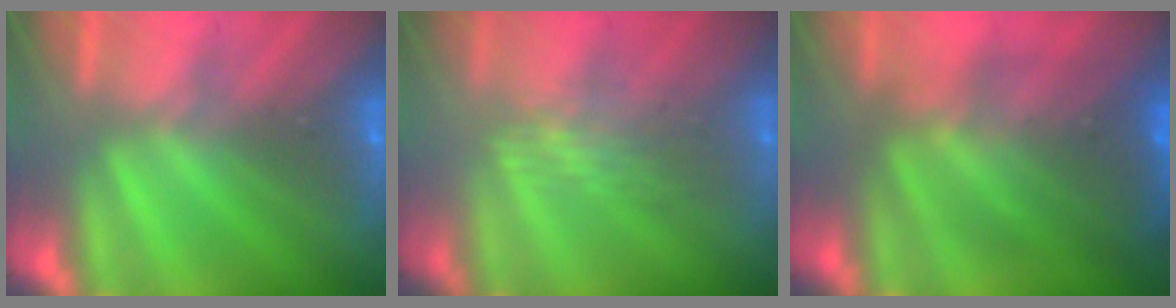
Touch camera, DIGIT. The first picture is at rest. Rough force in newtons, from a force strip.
{"total": 3.0}
{"total": 6.9}